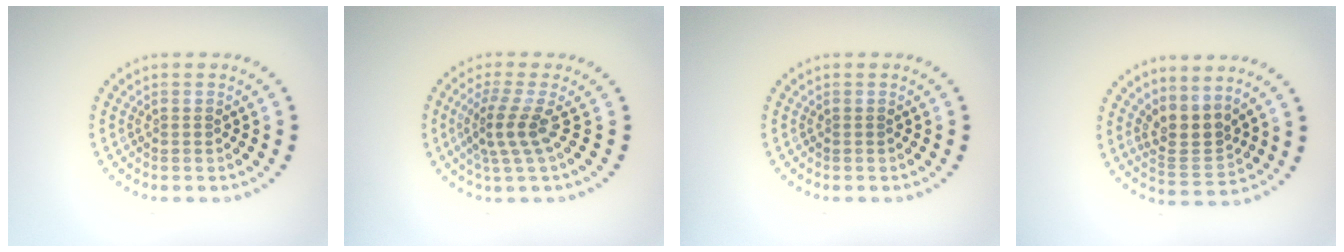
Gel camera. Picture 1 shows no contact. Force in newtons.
{"total": 3.0, "press": 2.0, "slide": 2.2}
{"total": 0.0}
{"total": 2.9, "press": 2.3, "slide": 1.9}